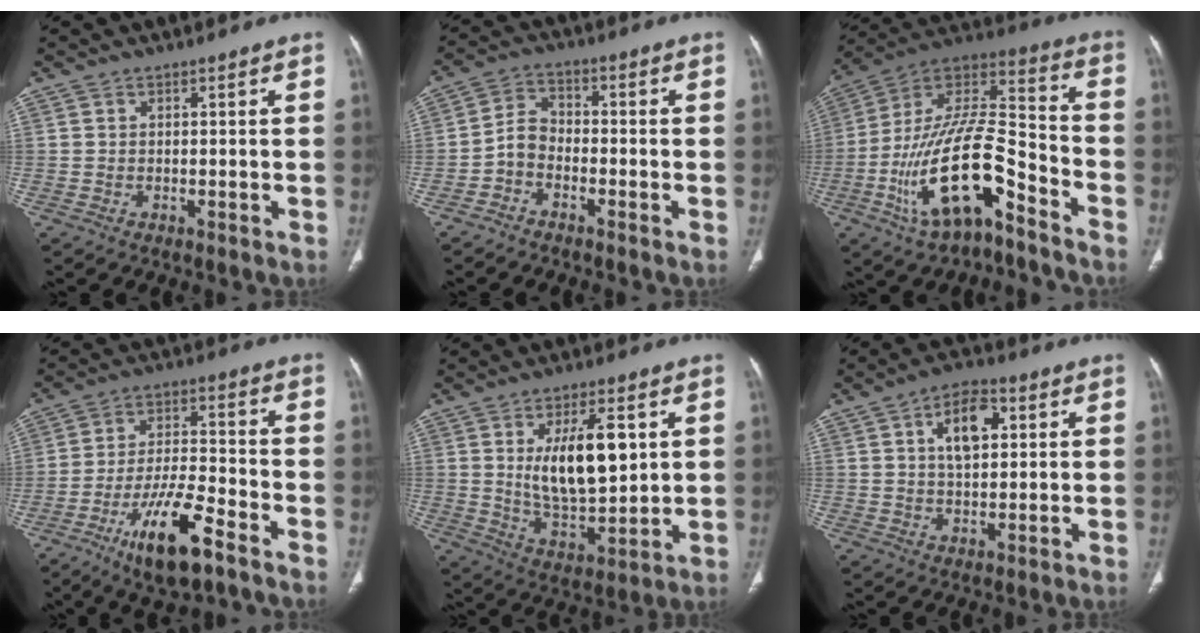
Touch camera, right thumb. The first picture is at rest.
{"total": 4.4, "force": [-2.3, 2.9, 2.4], "torque": [-0.038, 0.025, -0.056]}
{"total": 20.9, "force": [-10.4, 8.0, 16.2], "torque": [-0.290, 0.081, -0.184]}
{"total": 13.8, "force": [-8.2, 3.9, 10.4], "torque": [-0.186, 0.041, -0.142]}
{"total": 14.7, "force": [3.3, 6.3, 12.8], "torque": [-0.196, -0.027, 0.065]}
{"total": 9.1, "force": [2.7, 4.8, 7.2], "torque": [-0.102, 0.004, 0.041]}